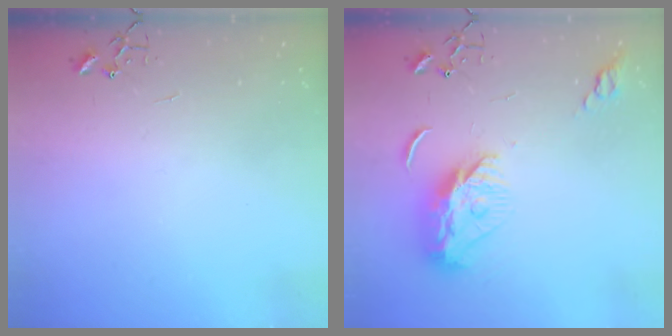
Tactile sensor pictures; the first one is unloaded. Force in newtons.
{"total": 10.9, "press": 10.9, "slide": 0.9}